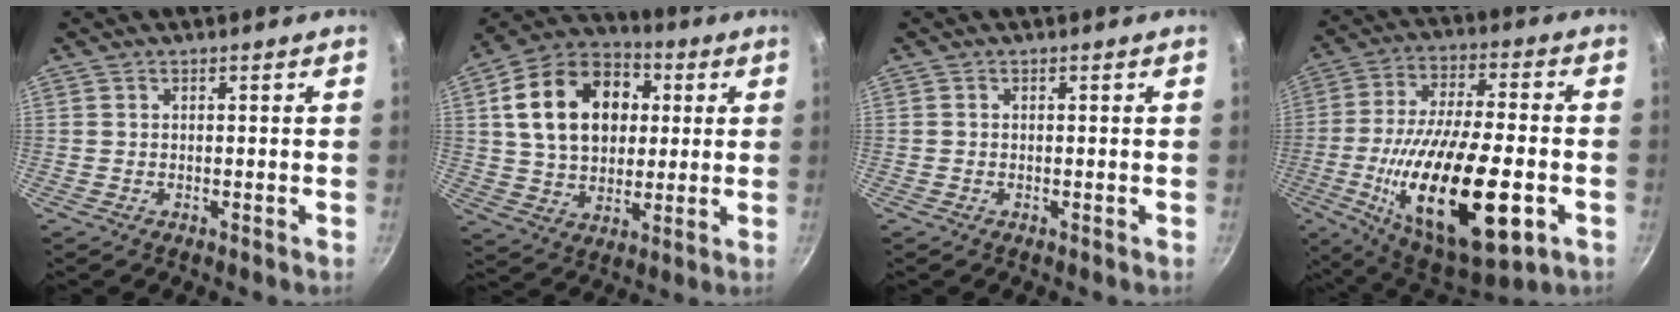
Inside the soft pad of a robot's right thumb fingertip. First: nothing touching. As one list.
[{"total": 20.1, "force": [4.2, 14.5, 13.2], "torque": [-0.197, 0.018, 0.064]}, {"total": 0.0}, {"total": 27.9, "force": [-7.7, 10.5, 24.7], "torque": [-0.422, 0.011, -0.118]}]